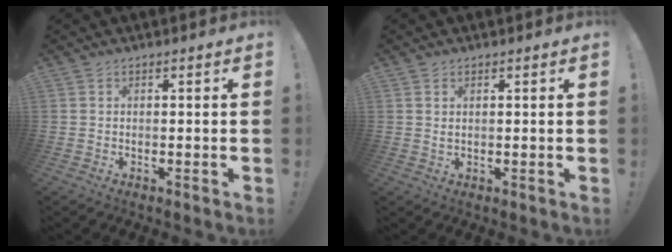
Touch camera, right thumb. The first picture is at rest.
{"total": 1.1, "force": [0.7, 0.3, 0.7], "torque": [-0.008, -0.003, 0.012]}